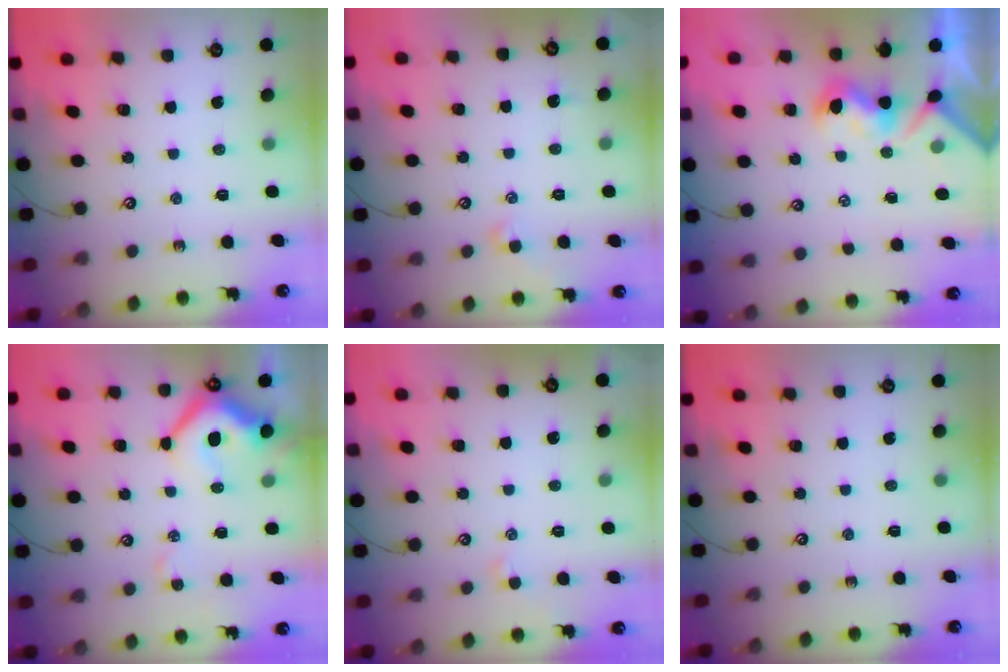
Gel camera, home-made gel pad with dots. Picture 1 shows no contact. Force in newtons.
{"total": 0.7, "press": 0.3, "slide": 0.6}
{"total": 2.1, "press": 1.9, "slide": 0.9}
{"total": 9.2, "press": 9.0, "slide": 1.5}
{"total": 1.4, "press": 1.3, "slide": 0.3}
{"total": 0.0}